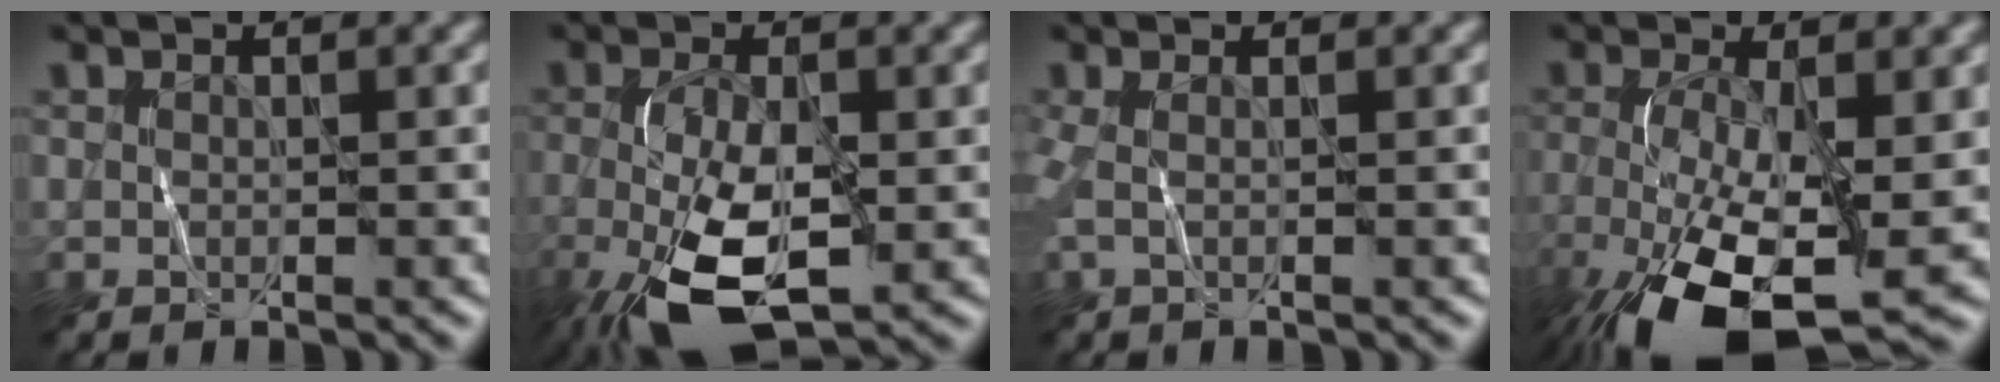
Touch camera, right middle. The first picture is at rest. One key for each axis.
{"total": 9.2, "fx": -3.4, "fy": 3.9, "fz": 7.6, "tx": -0.176, "ty": -0.022, "tz": -0.060}
{"total": 1.7, "fx": 0.0, "fy": 0.5, "fz": 1.6, "tx": -0.034, "ty": -0.002, "tz": -0.009}
{"total": 11.3, "fx": -4.3, "fy": 4.6, "fz": 9.4, "tx": -0.191, "ty": -0.030, "tz": -0.068}